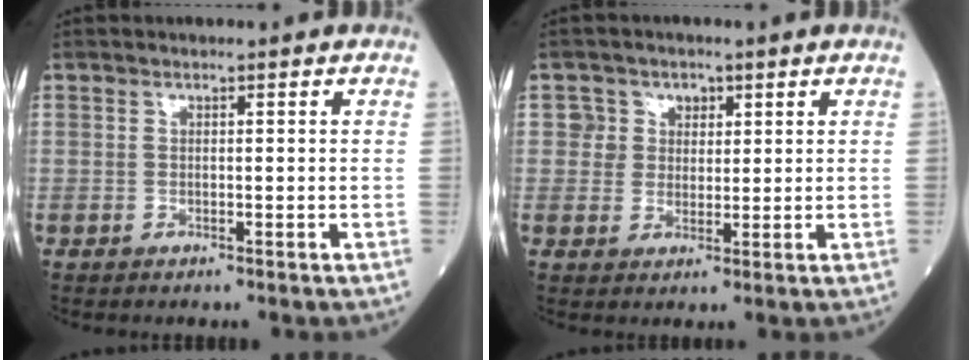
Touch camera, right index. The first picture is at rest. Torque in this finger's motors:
{"motor_torque": [0.00, 0.01, 0.01, 0.00]}